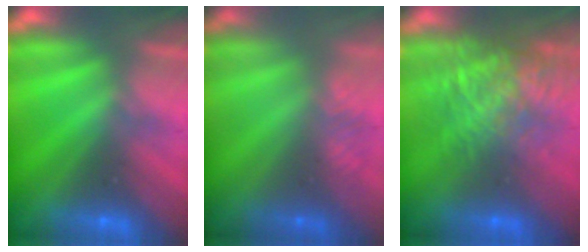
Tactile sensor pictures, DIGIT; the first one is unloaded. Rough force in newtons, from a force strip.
{"total": 2.9}
{"total": 10.4}